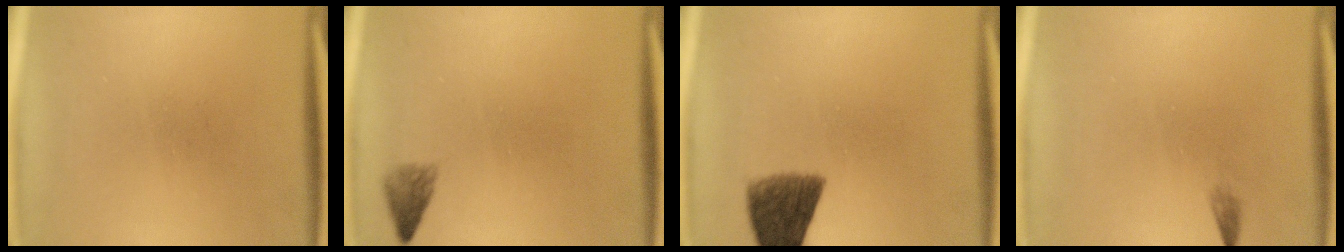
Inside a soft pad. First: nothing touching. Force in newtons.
{"total": 1.8}
{"total": 8.2}
{"total": 0.7}